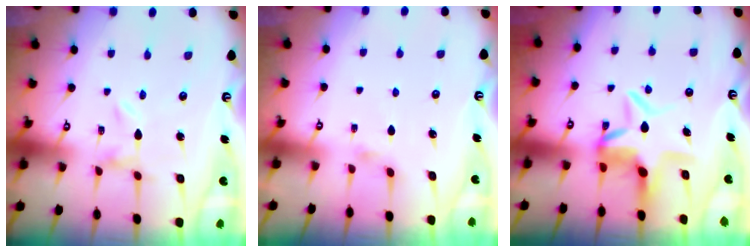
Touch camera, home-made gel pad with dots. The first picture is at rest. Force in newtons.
{"total": 3.5, "press": 3.4, "slide": 0.6}
{"total": 7.1, "press": 7.0, "slide": 0.8}